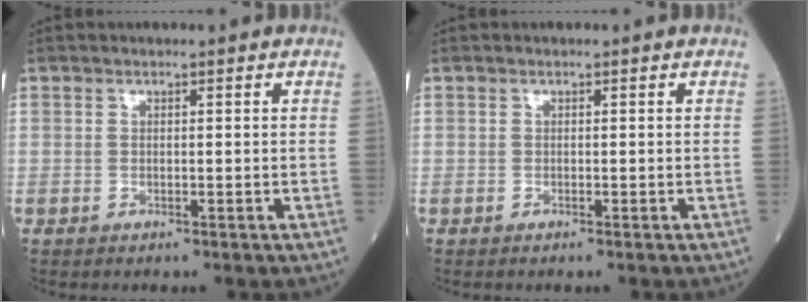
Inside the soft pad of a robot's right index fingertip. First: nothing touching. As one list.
[{"total": 0.0}]